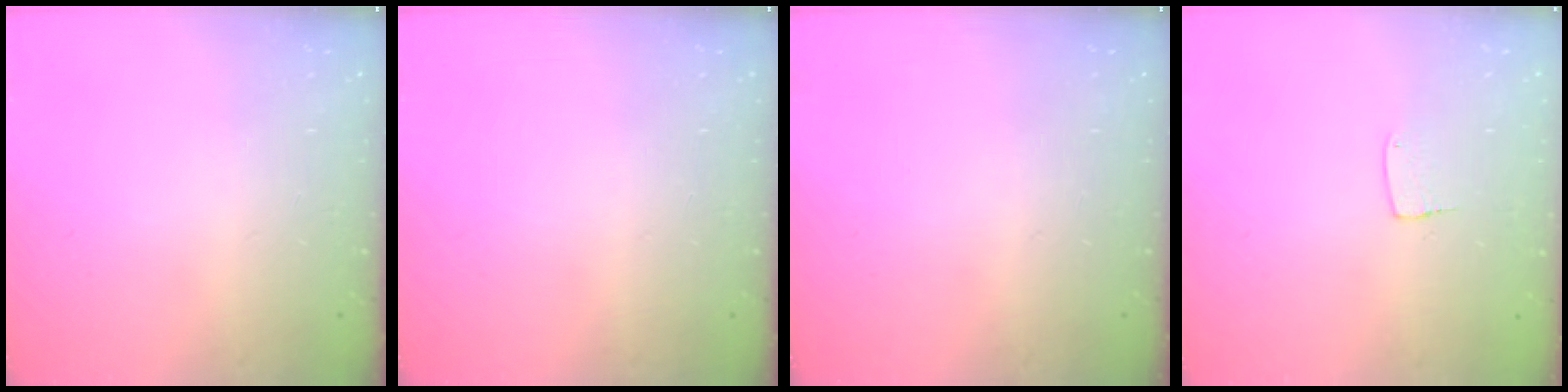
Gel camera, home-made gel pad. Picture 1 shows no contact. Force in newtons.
{"total": 0.0}
{"total": 0.0}
{"total": 4.3, "press": 4.3, "slide": 0.4}